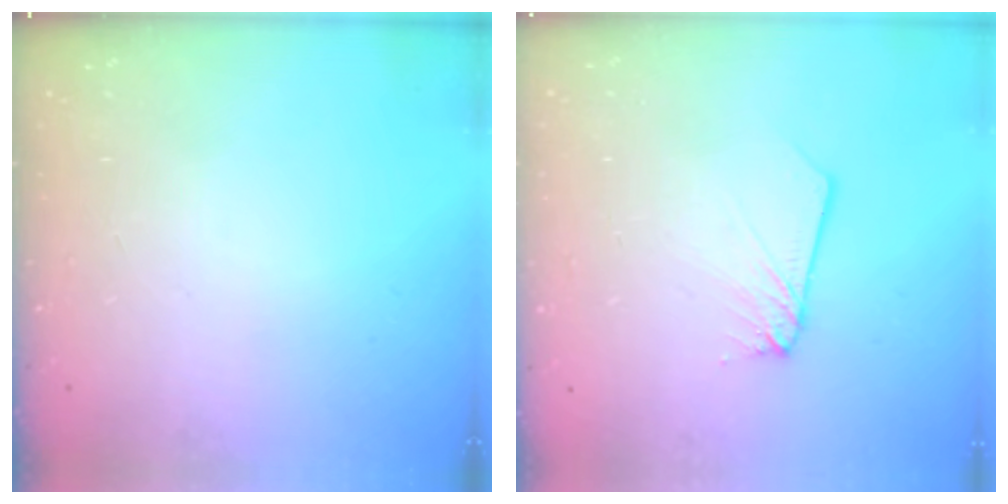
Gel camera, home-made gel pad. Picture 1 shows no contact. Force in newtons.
{"total": 2.2, "press": 2.2, "slide": 0.2}